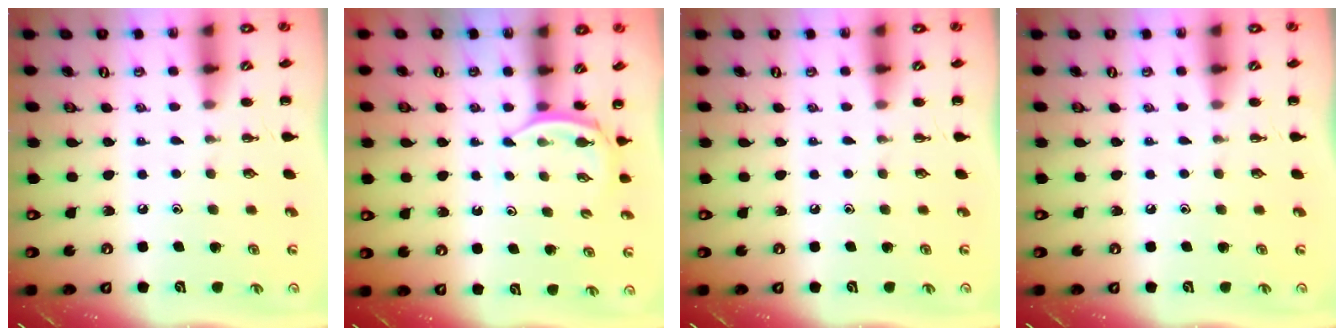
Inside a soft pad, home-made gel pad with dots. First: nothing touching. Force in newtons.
{"total": 2.3, "press": 2.1, "slide": 0.9}
{"total": 0.0}
{"total": 0.0}